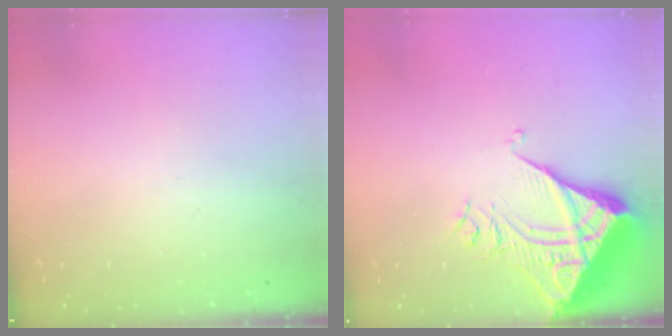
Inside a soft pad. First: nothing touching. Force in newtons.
{"total": 10.6, "press": 10.6, "slide": 1.1}